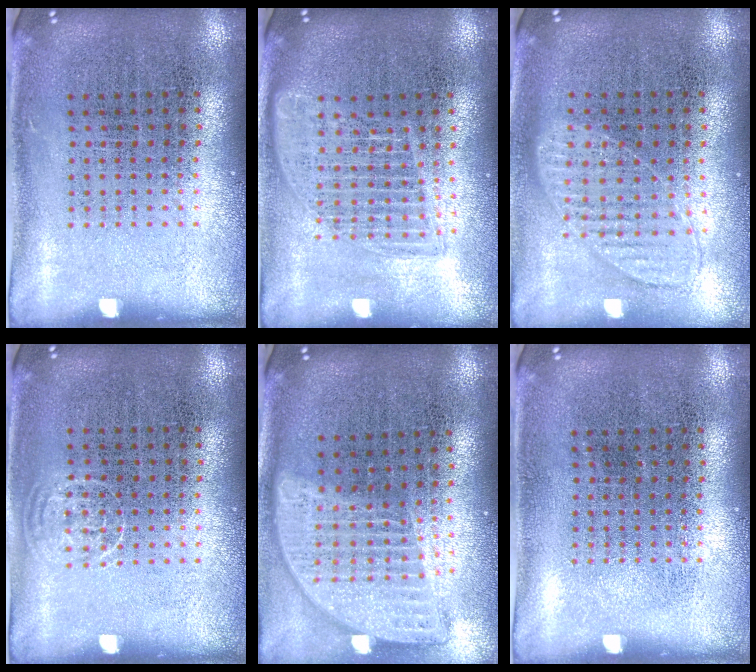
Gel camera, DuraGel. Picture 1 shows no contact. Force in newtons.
{"total": 1.7, "press": 1.5, "slide": 0.8}
{"total": 0.9, "press": 0.9, "slide": 0.1}
{"total": 0.6, "press": 0.4, "slide": 0.4}
{"total": 1.9, "press": 1.6, "slide": 1.1}
{"total": 0.0}